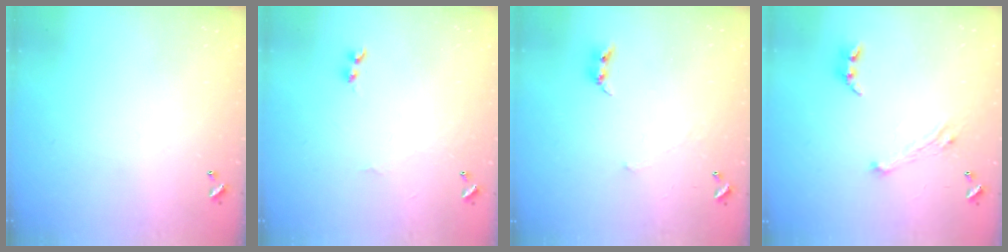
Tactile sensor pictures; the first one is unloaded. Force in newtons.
{"total": 2.0, "press": 1.9, "slide": 0.6}
{"total": 2.4, "press": 2.3, "slide": 0.4}
{"total": 4.1, "press": 4.0, "slide": 1.1}